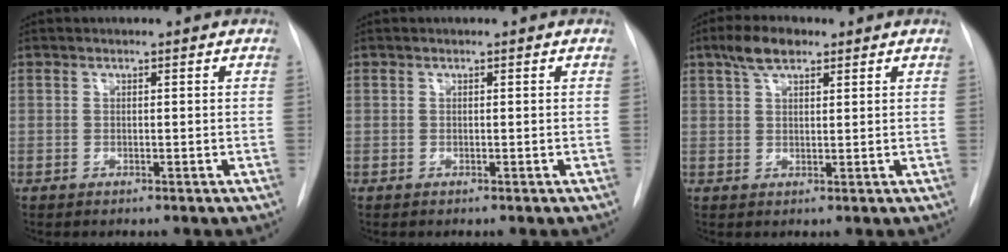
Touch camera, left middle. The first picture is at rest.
{"total": 0.0}
{"total": 4.7, "force": [3.1, 1.9, 3.0], "torque": [-0.062, 0.013, 0.057]}